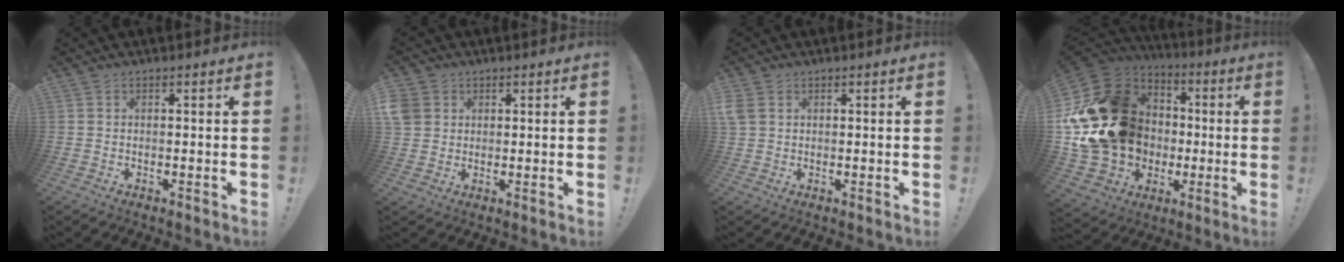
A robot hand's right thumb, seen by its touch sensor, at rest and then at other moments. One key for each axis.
{"total": 5.4, "fx": 2.0, "fy": 4.7, "fz": 1.8, "tx": -0.037, "ty": -0.004, "tz": 0.040}
{"total": 3.6, "fx": 1.5, "fy": 2.7, "fz": 1.9, "tx": -0.040, "ty": 0.000, "tz": 0.030}
{"total": 25.5, "fx": 1.8, "fy": 21.6, "fz": 13.4, "tx": -0.222, "ty": -0.016, "tz": 0.096}